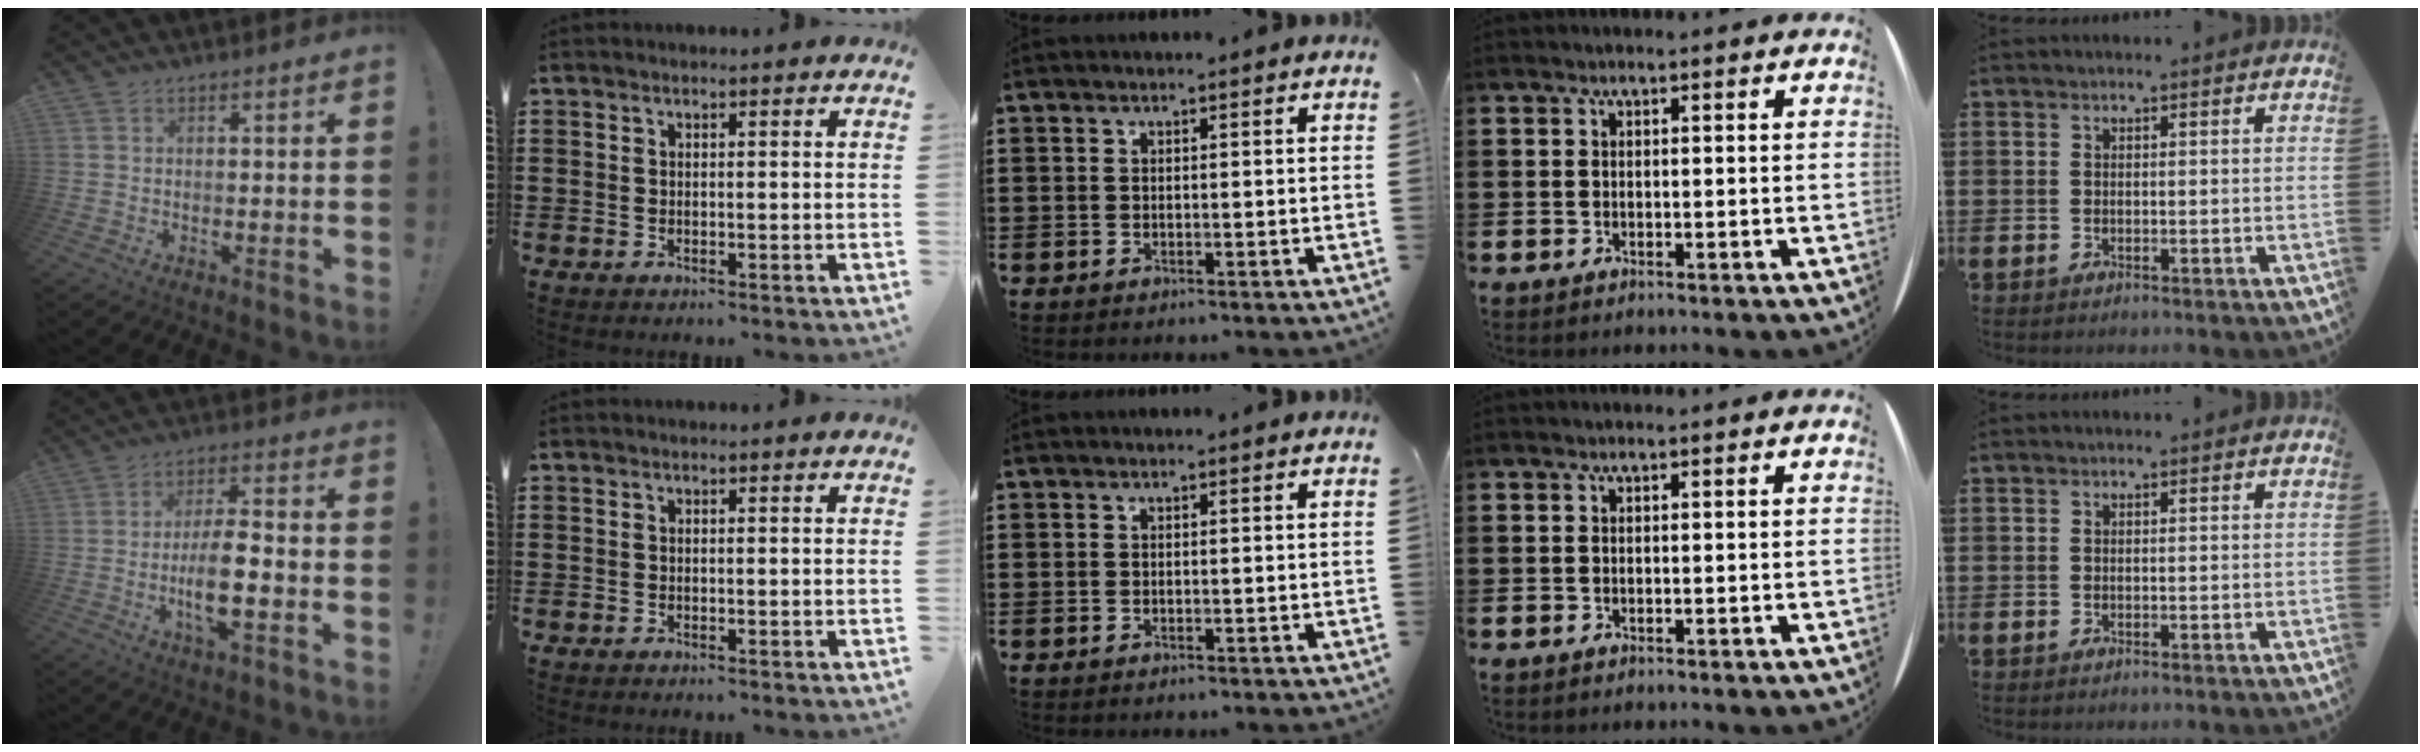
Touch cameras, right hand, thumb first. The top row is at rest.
{"thumb": {"total": 10.6, "force": [-2.7, 3.1, 9.8], "torque": [-0.195, 0.002, -0.054]}}